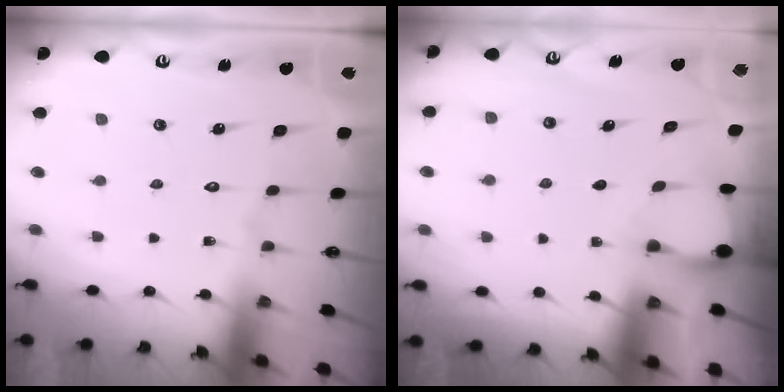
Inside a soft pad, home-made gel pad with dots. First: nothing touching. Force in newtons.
{"total": 2.8, "press": 2.8, "slide": 0.3}